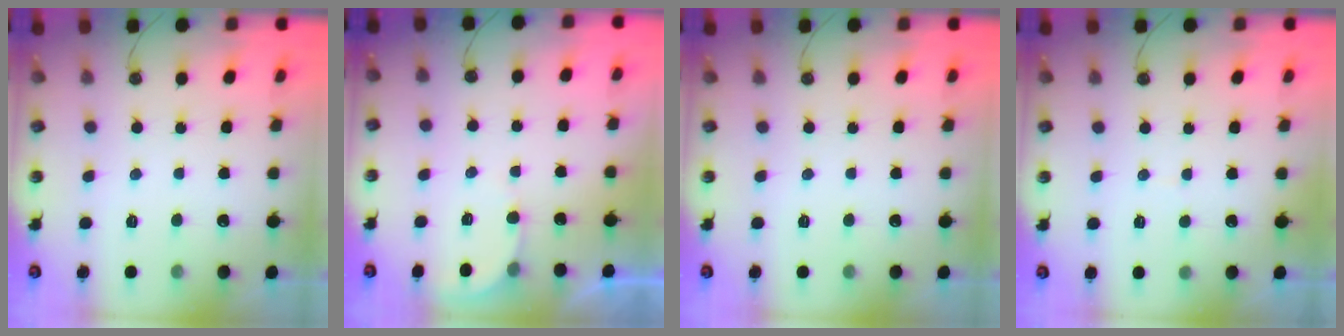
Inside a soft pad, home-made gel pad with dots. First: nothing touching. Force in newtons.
{"total": 2.9, "press": 2.9, "slide": 0.3}
{"total": 0.0}
{"total": 2.8, "press": 2.8, "slide": 0.3}